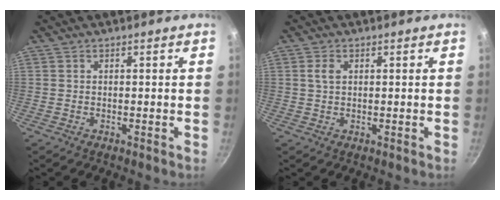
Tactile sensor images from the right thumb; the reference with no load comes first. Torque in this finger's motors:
{"motor_torque": [0.50, 0.97, 0.44, 0.61, 0.00]}